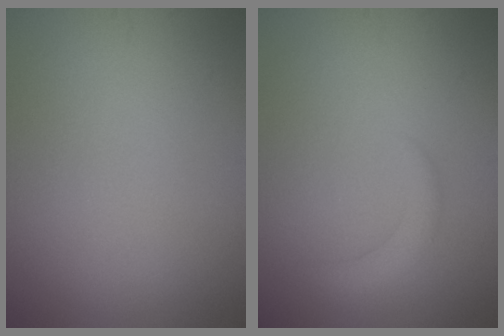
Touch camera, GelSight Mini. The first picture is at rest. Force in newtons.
{"total": 1.7, "press": 1.7, "slide": 0.3}